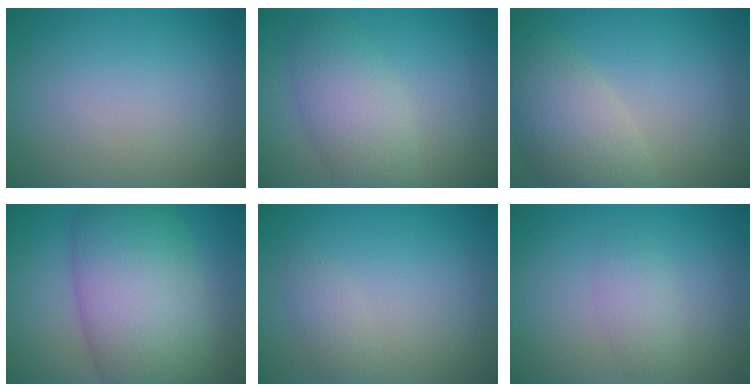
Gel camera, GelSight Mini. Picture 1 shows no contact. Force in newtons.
{"total": 4.4, "press": 4.4, "slide": 0.3}
{"total": 6.1, "press": 6.1, "slide": 0.6}
{"total": 11.6, "press": 11.6, "slide": 0.8}
{"total": 1.2, "press": 1.2, "slide": 0.0}
{"total": 1.8, "press": 1.8, "slide": 0.1}